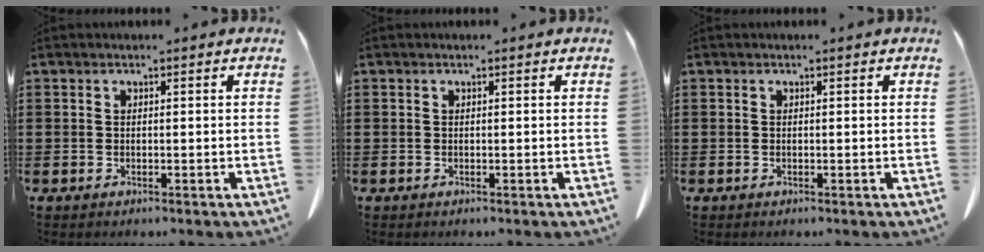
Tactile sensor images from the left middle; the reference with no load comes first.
{"total": 0.0}
{"total": 0.0}